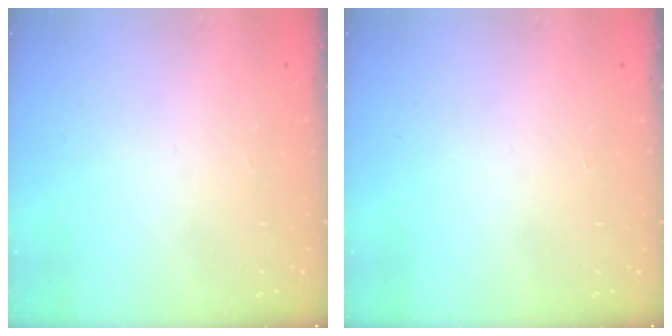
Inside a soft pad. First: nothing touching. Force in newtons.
{"total": 0.0}